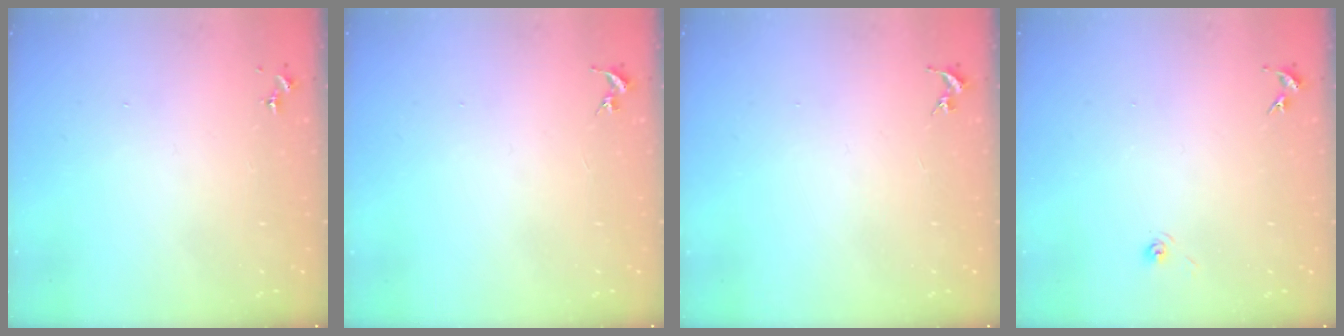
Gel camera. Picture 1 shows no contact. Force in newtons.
{"total": 0.0}
{"total": 0.0}
{"total": 3.2, "press": 2.7, "slide": 1.7}